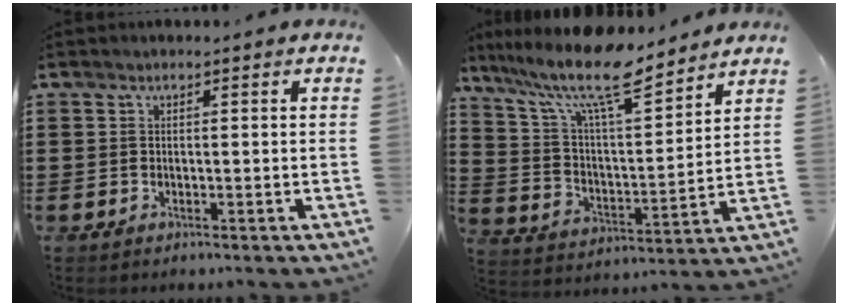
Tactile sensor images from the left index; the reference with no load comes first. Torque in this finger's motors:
{"motor_torque": [1.07, -1.06, 1.05, 0.21]}